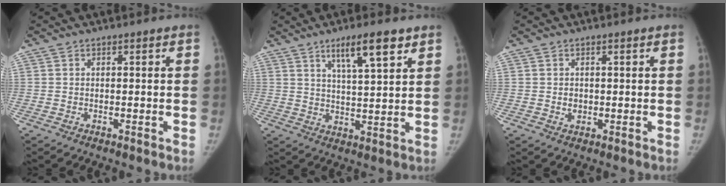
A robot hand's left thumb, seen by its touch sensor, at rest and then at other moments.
{"total": 8.9, "force": [5.5, 1.6, 6.9], "torque": [-0.108, -0.027, 0.094]}
{"total": 1.7, "force": [0.1, 1.4, 0.9], "torque": [-0.011, 0.000, 0.006]}